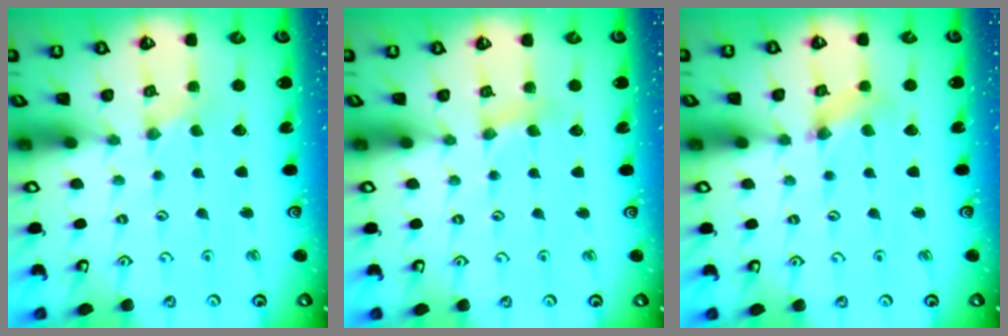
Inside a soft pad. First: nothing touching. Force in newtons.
{"total": 2.7, "press": 2.7, "slide": 0.4}
{"total": 2.3, "press": 2.3, "slide": 0.4}